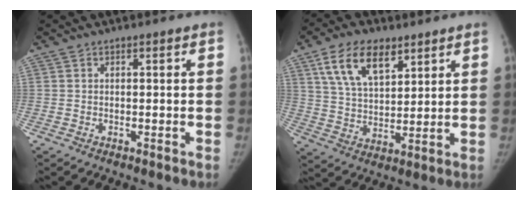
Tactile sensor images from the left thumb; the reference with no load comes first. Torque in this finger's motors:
{"motor_torque": [1.44, 1.12, 1.41, -1.10, 0.32]}